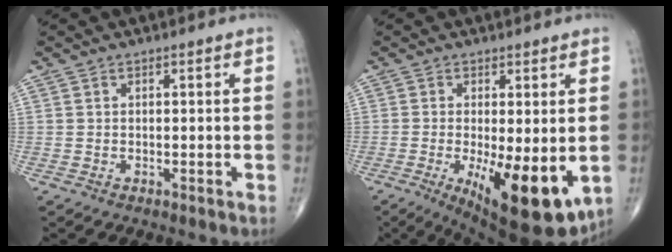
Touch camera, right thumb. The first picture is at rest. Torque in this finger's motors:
{"motor_torque": [1.50, 2.61, 0.68, -0.80, 0.46]}